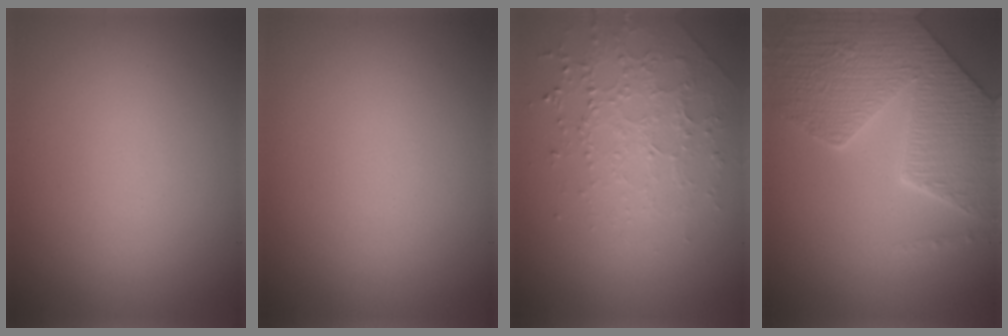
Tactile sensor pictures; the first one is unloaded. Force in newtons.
{"total": 0.0}
{"total": 2.1, "press": 1.9, "slide": 0.9}
{"total": 8.4, "press": 6.1, "slide": 5.8}